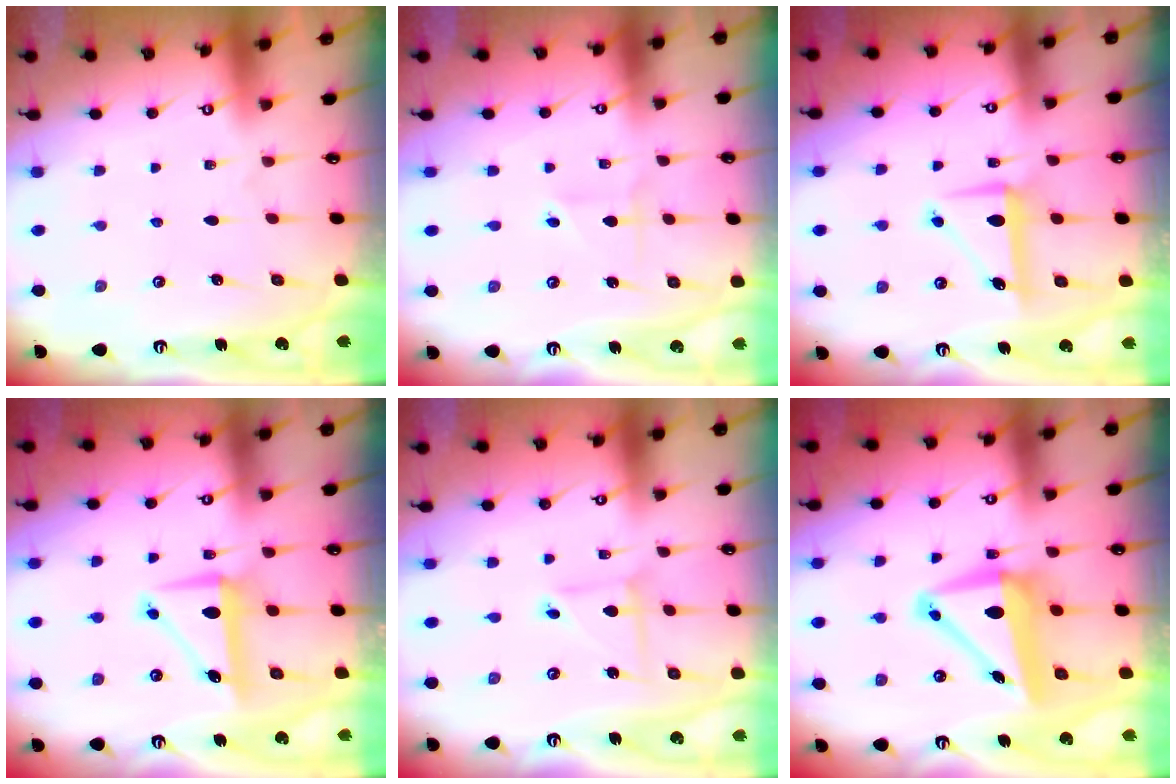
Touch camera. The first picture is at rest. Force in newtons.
{"total": 2.0, "press": 1.7, "slide": 1.0}
{"total": 7.7, "press": 7.6, "slide": 0.9}
{"total": 7.6, "press": 7.6, "slide": 1.0}
{"total": 3.1, "press": 3.0, "slide": 0.3}
{"total": 11.4, "press": 11.2, "slide": 2.1}